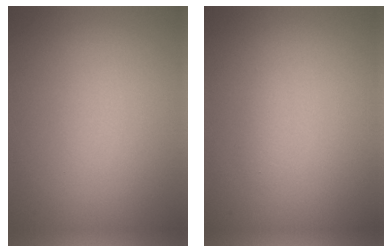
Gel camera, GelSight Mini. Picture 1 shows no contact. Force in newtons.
{"total": 0.7, "press": 0.7, "slide": 0.0}